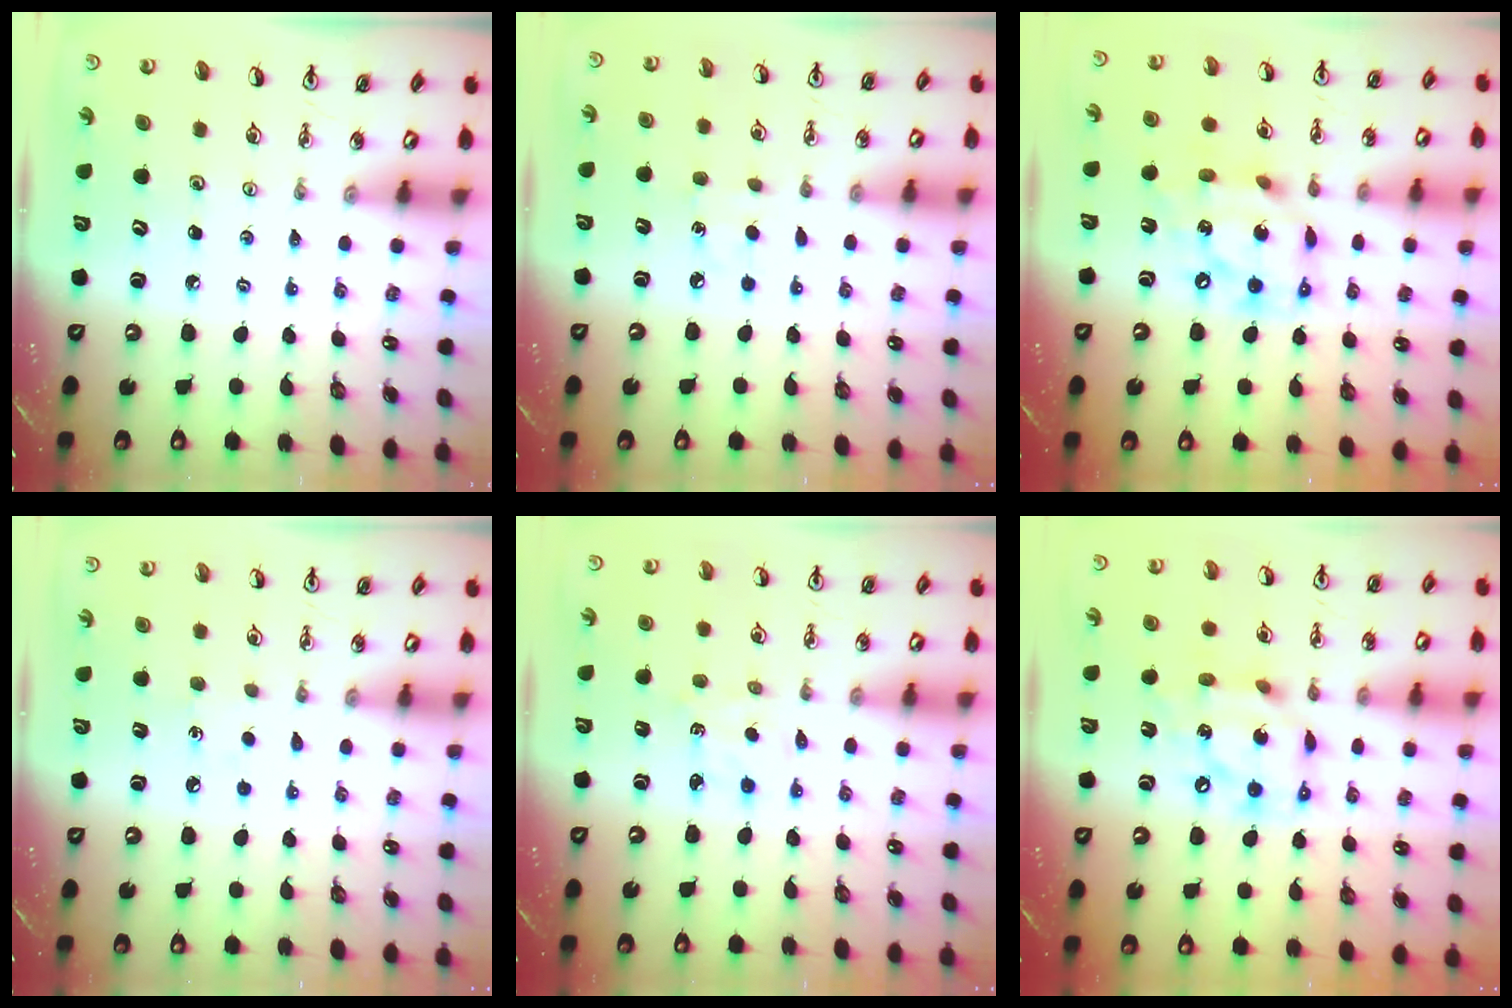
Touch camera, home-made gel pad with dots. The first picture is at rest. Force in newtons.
{"total": 5.6, "press": 5.5, "slide": 0.6}
{"total": 14.8, "press": 14.7, "slide": 1.7}
{"total": 4.3, "press": 4.3, "slide": 0.4}
{"total": 2.3, "press": 2.3, "slide": 0.3}
{"total": 14.4, "press": 14.3, "slide": 1.5}